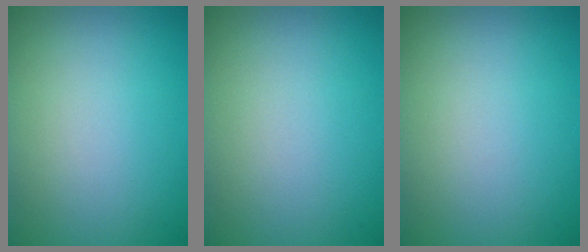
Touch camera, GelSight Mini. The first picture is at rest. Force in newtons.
{"total": 0.0}
{"total": 0.0}